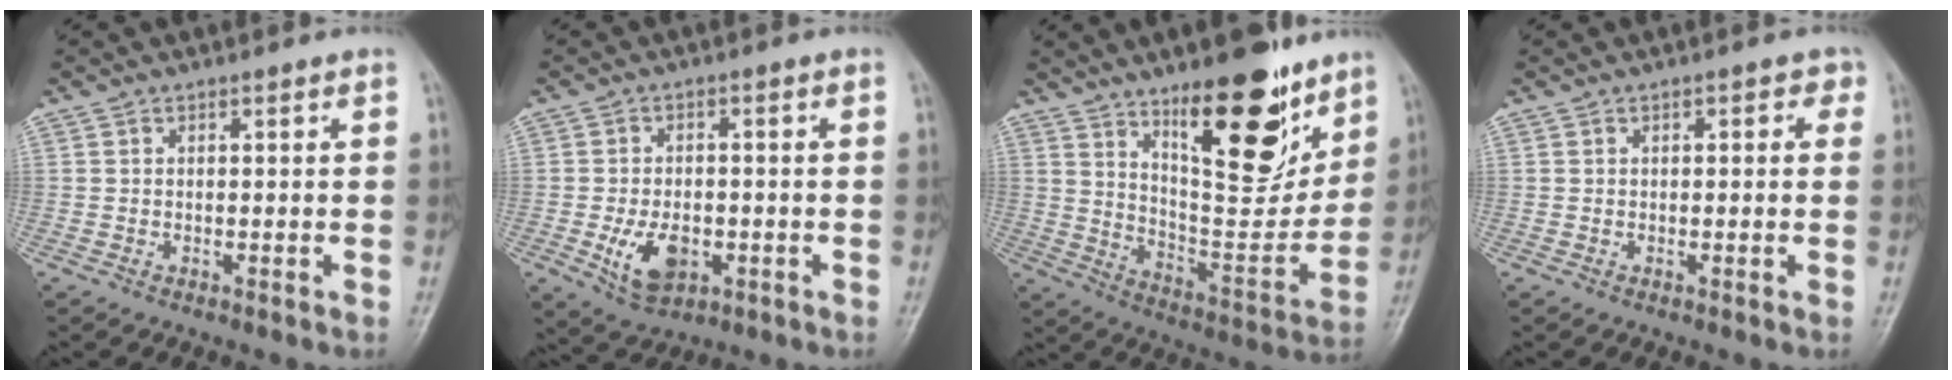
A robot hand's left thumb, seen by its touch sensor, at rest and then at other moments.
{"total": 7.7, "force": [-2.5, 4.9, 5.4], "torque": [-0.086, 0.002, -0.034]}
{"total": 21.2, "force": [12.7, 7.7, 15.1], "torque": [-0.177, -0.088, 0.211]}
{"total": 2.7, "force": [0.9, 1.5, 2.0], "torque": [-0.008, 0.003, 0.004]}